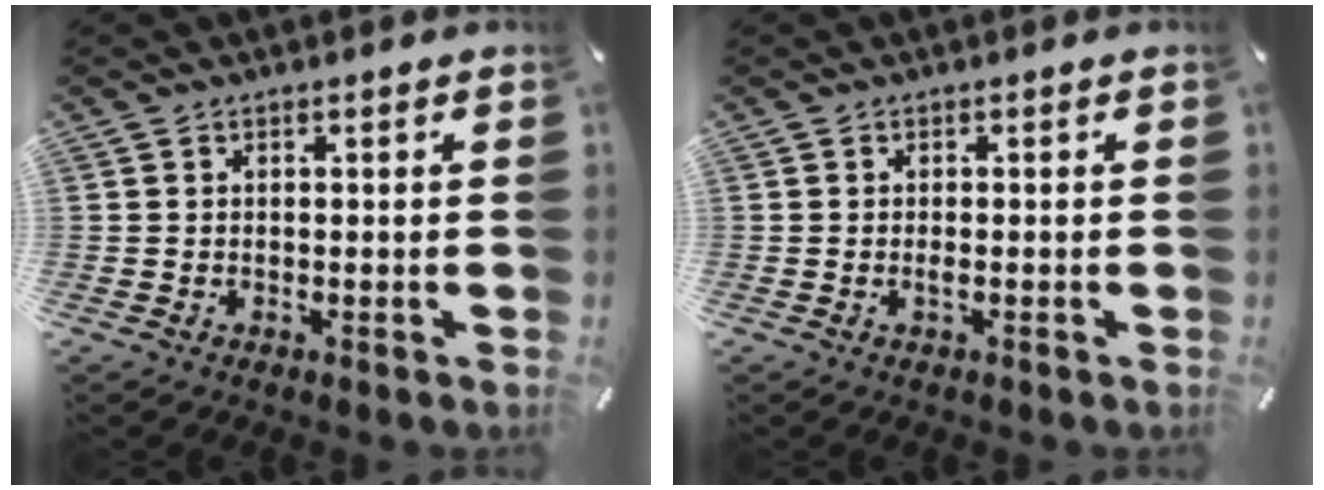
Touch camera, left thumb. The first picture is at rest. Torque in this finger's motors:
{"motor_torque": [-0.02, 0.02, -0.04, 0.04, 0.00]}